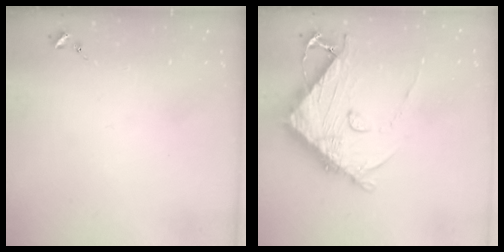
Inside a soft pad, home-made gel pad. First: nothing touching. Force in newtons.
{"total": 14.2, "press": 14.1, "slide": 1.7}